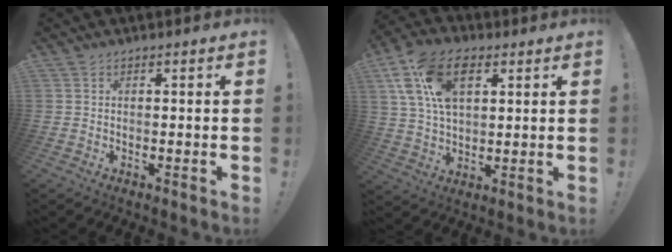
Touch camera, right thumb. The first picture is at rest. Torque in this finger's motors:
{"motor_torque": [1.03, 3.31, 0.80, -0.34, 0.08]}